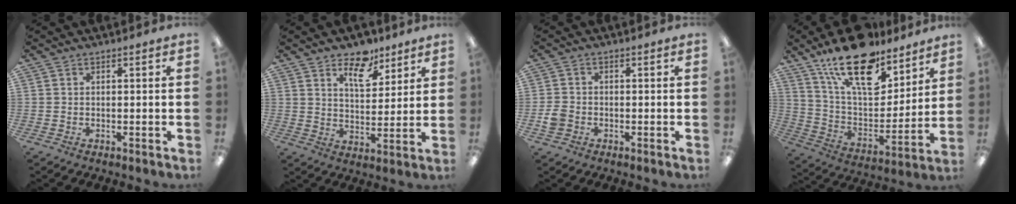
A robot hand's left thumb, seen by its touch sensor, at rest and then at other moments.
{"total": 10.3, "force": [7.2, 5.1, 5.3], "torque": [-0.060, -0.043, 0.122]}
{"total": 3.0, "force": [-1.1, 2.4, 1.4], "torque": [-0.022, 0.007, -0.020]}
{"total": 21.6, "force": [14.8, 9.5, 12.5], "torque": [-0.213, -0.091, 0.262]}